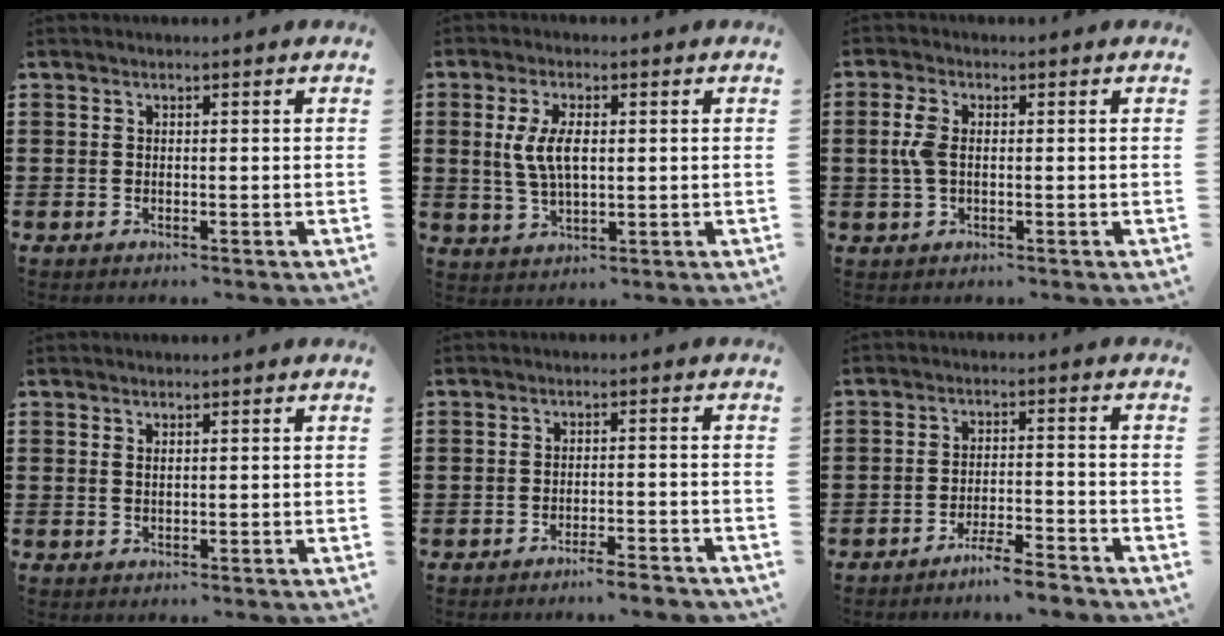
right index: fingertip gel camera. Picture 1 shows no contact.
{"total": 6.1, "force": [0.7, 2.7, 5.4], "torque": [-0.123, 0.005, 0.006]}
{"total": 3.9, "force": [0.1, 2.1, 3.4], "torque": [-0.090, 0.000, -0.007]}
{"total": 0.8, "force": [0.5, 0.3, 0.5], "torque": [-0.010, 0.002, 0.010]}
{"total": 3.0, "force": [-2.7, -0.1, 1.4], "torque": [-0.023, 0.000, -0.051]}
{"total": 4.3, "force": [-4.0, 0.1, 1.6], "torque": [-0.028, 0.003, -0.077]}